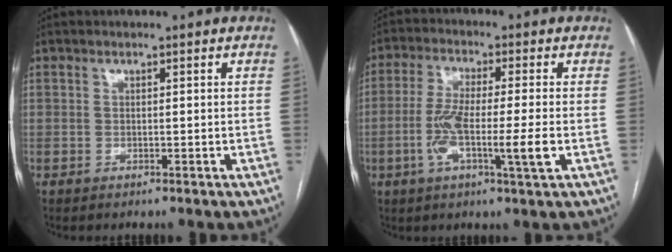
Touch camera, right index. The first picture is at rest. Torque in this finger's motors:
{"motor_torque": [1.06, -0.06, 0.76, 0.18]}